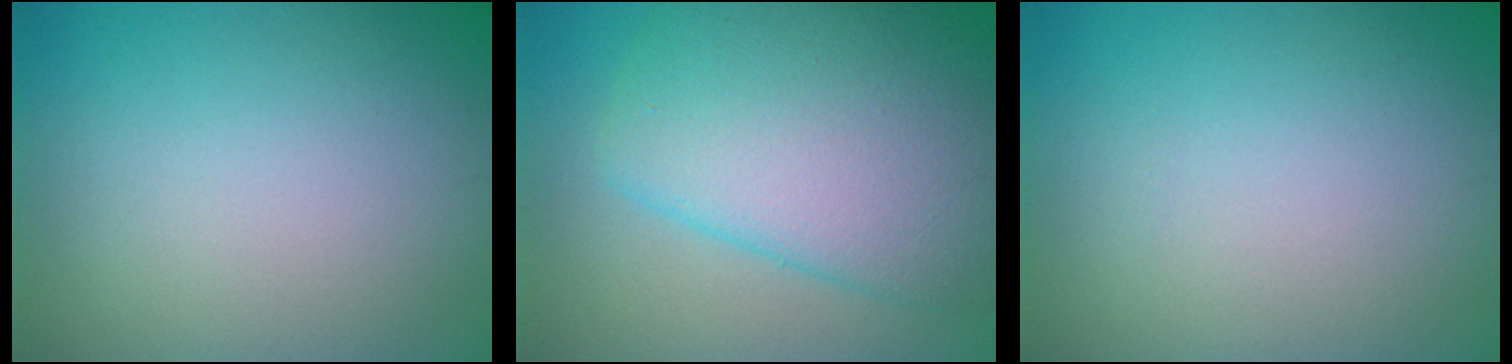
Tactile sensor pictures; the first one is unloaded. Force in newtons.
{"total": 10.2, "press": 10.2, "slide": 0.4}
{"total": 0.0}